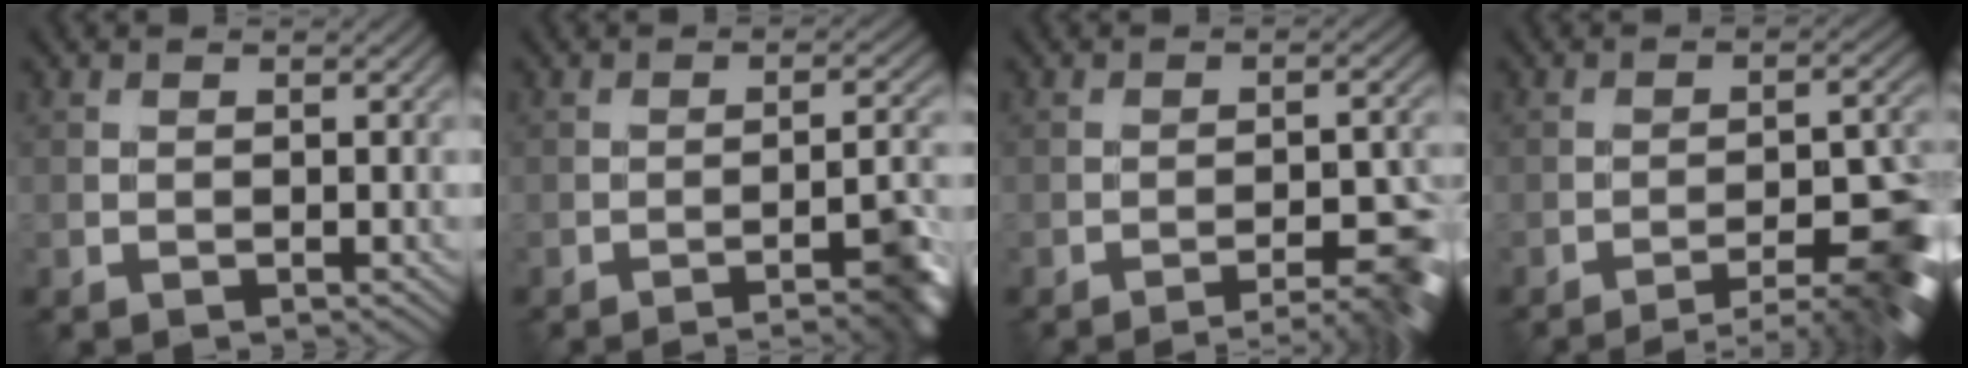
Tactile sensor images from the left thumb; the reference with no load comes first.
{"total": 6.1, "force": [-3.5, 1.1, 4.9], "torque": [-0.058, 0.006, -0.051]}
{"total": 6.4, "force": [-4.2, 1.3, 4.6], "torque": [-0.062, 0.005, -0.049]}
{"total": 8.6, "force": [-5.7, 2.0, 6.1], "torque": [-0.081, 0.005, -0.071]}